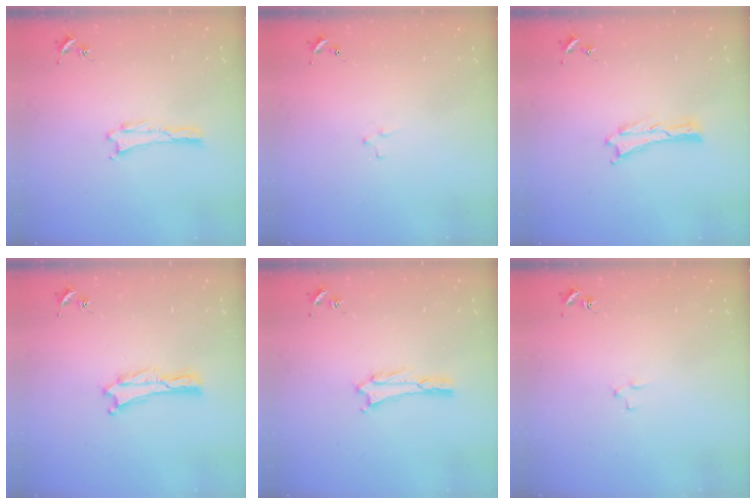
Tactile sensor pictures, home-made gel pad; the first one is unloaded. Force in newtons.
{"total": 2.1, "press": 2.1, "slide": 0.2}
{"total": 0.0}
{"total": 0.0}
{"total": 1.6, "press": 1.6, "slide": 0.2}
{"total": 1.9, "press": 1.9, "slide": 0.2}